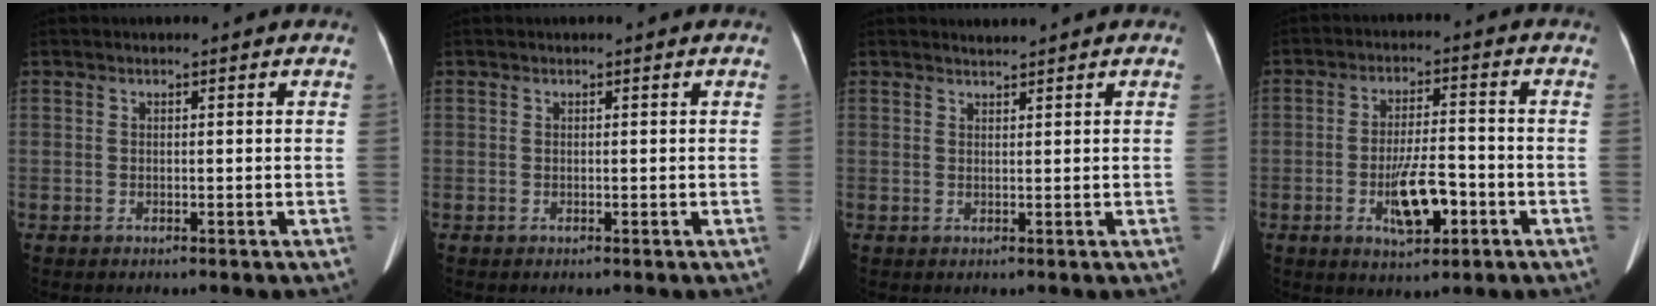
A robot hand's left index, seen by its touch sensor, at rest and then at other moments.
{"total": 0.0}
{"total": 1.0, "force": [0.9, -0.4, -0.1], "torque": [-0.004, -0.001, 0.020]}
{"total": 7.5, "force": [-2.9, 2.4, 6.5], "torque": [-0.124, 0.001, -0.047]}